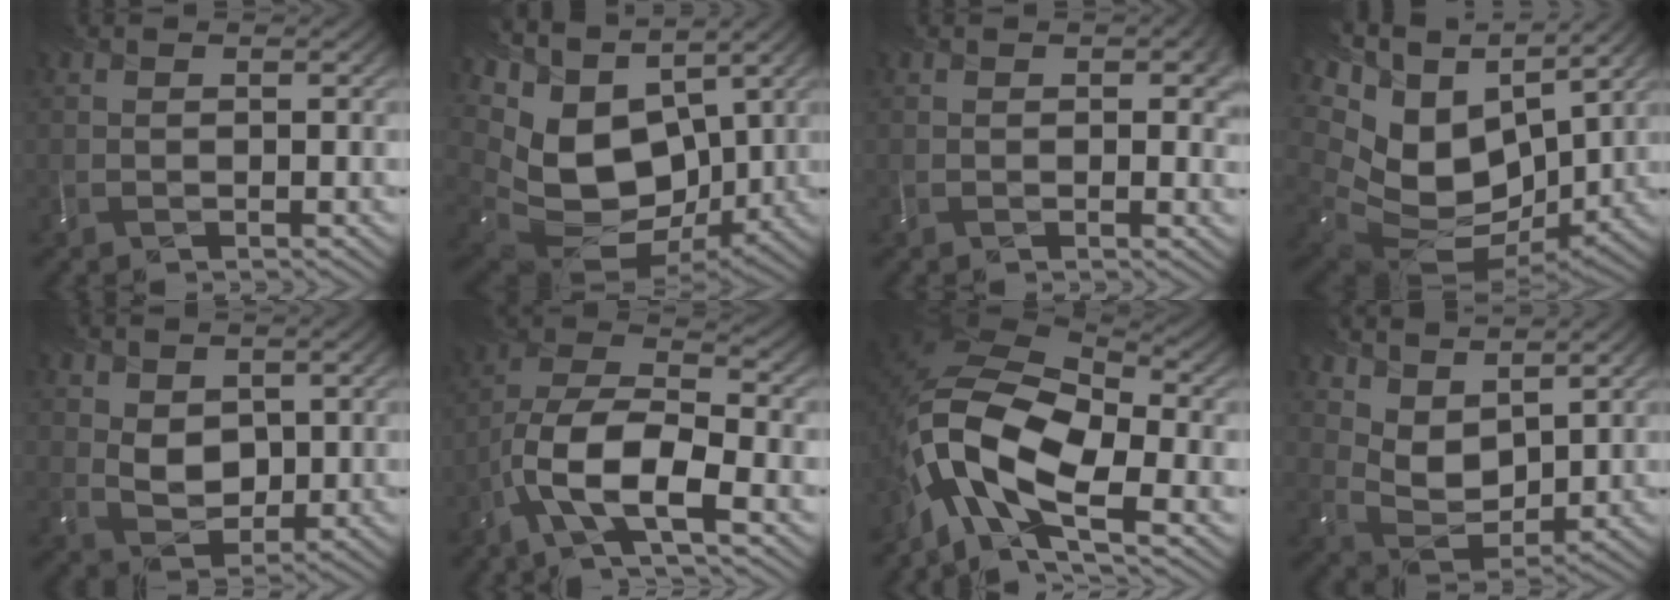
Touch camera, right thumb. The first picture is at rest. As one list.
[{"total": 15.9, "force": [3.3, 11.1, 10.9], "torque": [-0.259, -0.017, 0.098]}, {"total": 3.3, "force": [0.9, 2.0, 2.4], "torque": [-0.029, -0.002, 0.020]}, {"total": 17.2, "force": [5.6, 11.6, 11.4], "torque": [-0.275, 0.000, 0.131]}, {"total": 4.6, "force": [1.3, 3.5, 2.7], "torque": [-0.064, -0.007, 0.026]}, {"total": 10.6, "force": [-5.6, 3.8, 8.1], "torque": [-0.159, -0.001, -0.115]}, {"total": 13.5, "force": [-5.9, 6.5, 10.2], "torque": [-0.214, -0.018, -0.119]}, {"total": 7.4, "force": [4.8, 4.0, 4.0], "torque": [-0.098, -0.001, 0.088]}]